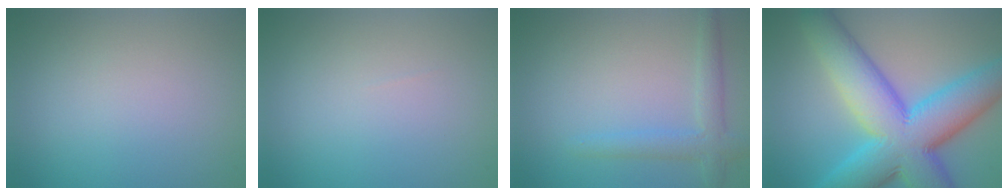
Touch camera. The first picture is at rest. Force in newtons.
{"total": 0.0}
{"total": 2.7, "press": 2.7, "slide": 0.1}
{"total": 13.6, "press": 13.6, "slide": 0.1}